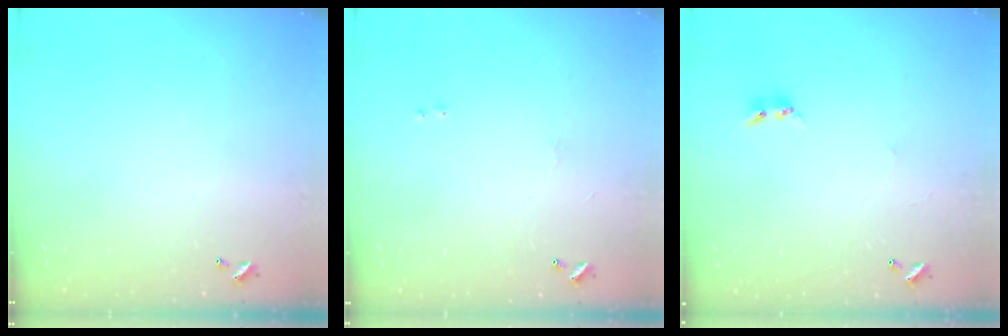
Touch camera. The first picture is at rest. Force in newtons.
{"total": 1.8, "press": 1.8, "slide": 0.6}
{"total": 2.5, "press": 2.5, "slide": 0.4}